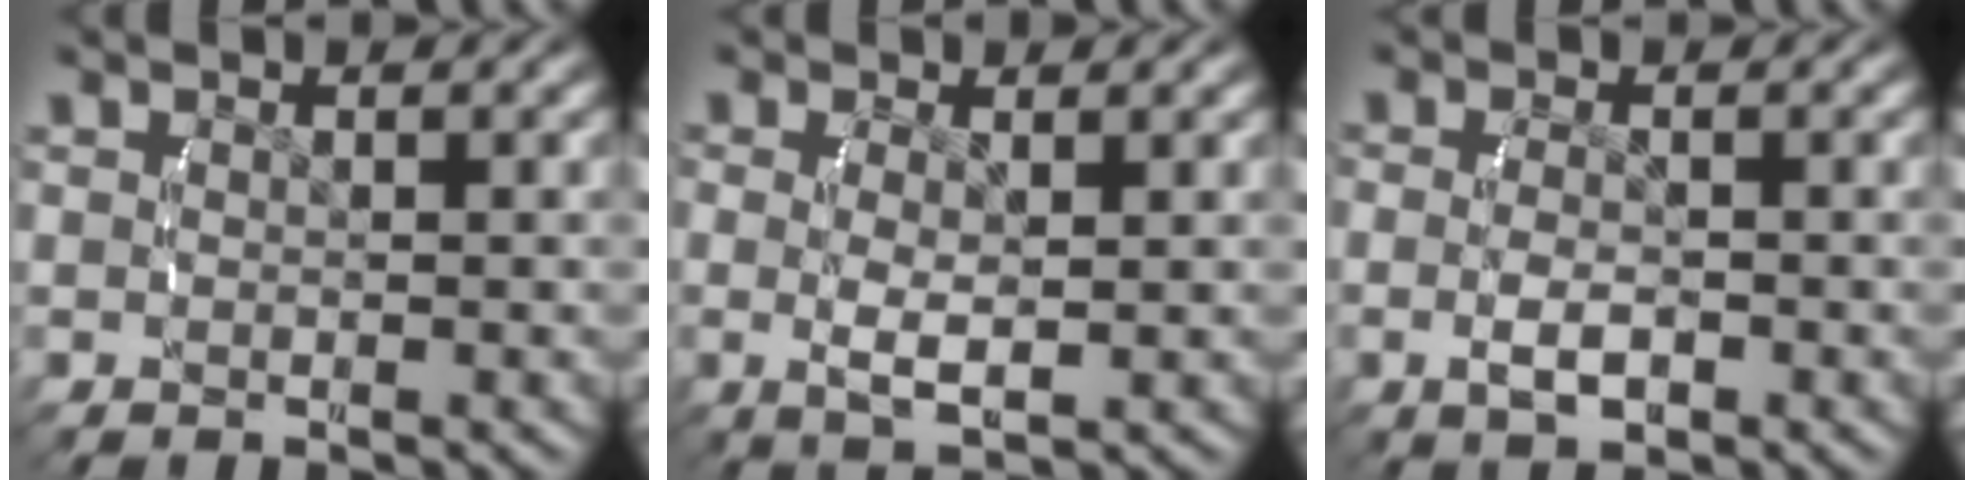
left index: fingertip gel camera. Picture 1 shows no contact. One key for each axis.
{"total": 2.8, "fx": 0.0, "fy": 1.2, "fz": 2.5, "tx": -0.053, "ty": -0.014, "tz": 0.006}
{"total": 2.6, "fx": -1.0, "fy": 1.3, "fz": 2.0, "tx": -0.036, "ty": -0.008, "tz": -0.014}